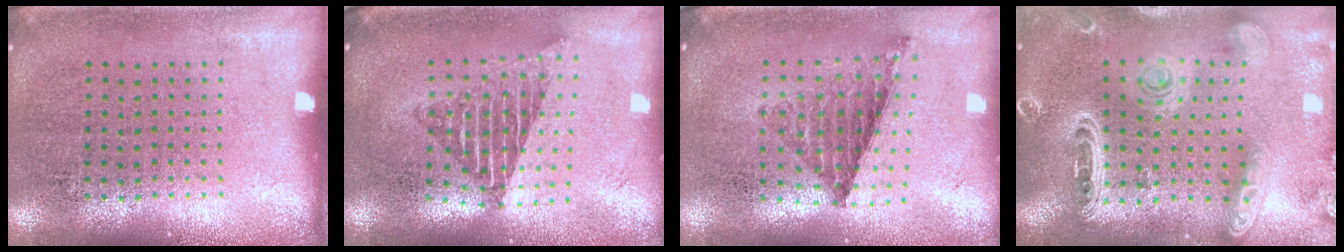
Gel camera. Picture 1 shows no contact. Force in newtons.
{"total": 1.9, "press": 1.5, "slide": 1.1}
{"total": 0.8, "press": 0.8, "slide": 0.1}
{"total": 2.3, "press": 2.1, "slide": 0.9}